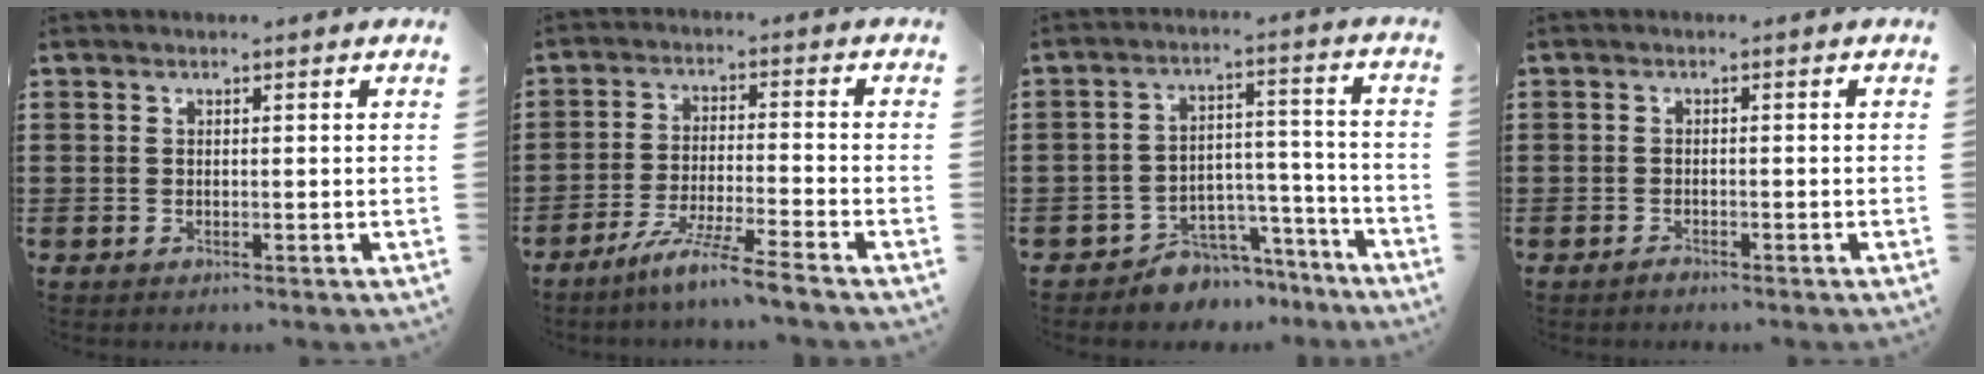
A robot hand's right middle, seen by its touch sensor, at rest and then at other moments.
{"total": 6.8, "force": [-5.8, -0.6, 3.4], "torque": [-0.071, -0.017, -0.114]}
{"total": 6.1, "force": [-5.7, 2.3, 0.5], "torque": [-0.012, 0.025, -0.111]}
{"total": 1.0, "force": [-0.9, 0.4, 0.2], "torque": [-0.006, 0.001, -0.020]}